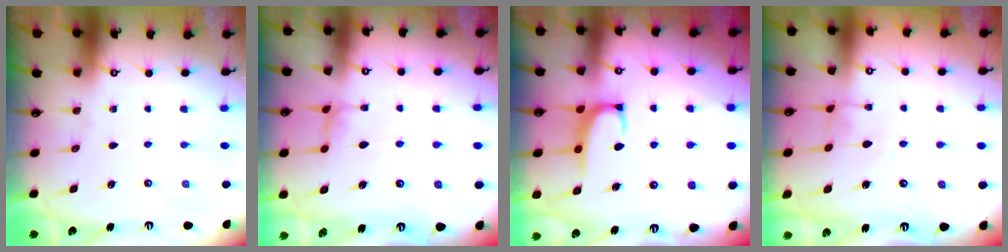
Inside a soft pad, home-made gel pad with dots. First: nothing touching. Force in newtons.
{"total": 0.5, "press": 0.3, "slide": 0.4}
{"total": 2.1, "press": 2.1, "slide": 0.6}
{"total": 1.1, "press": 1.0, "slide": 0.3}